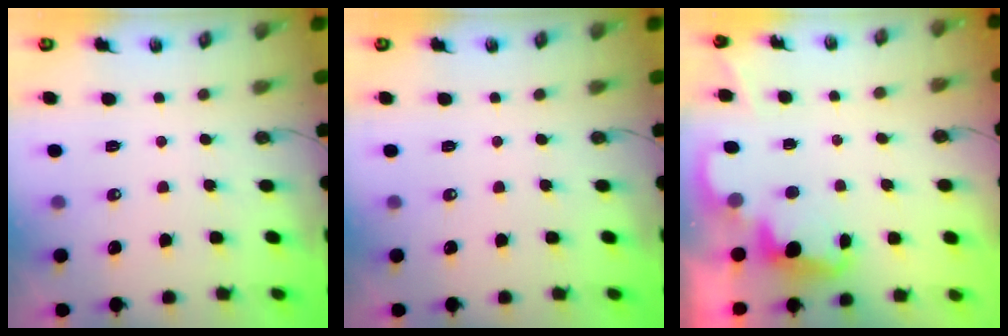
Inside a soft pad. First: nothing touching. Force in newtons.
{"total": 0.0}
{"total": 2.3, "press": 2.3, "slide": 0.5}